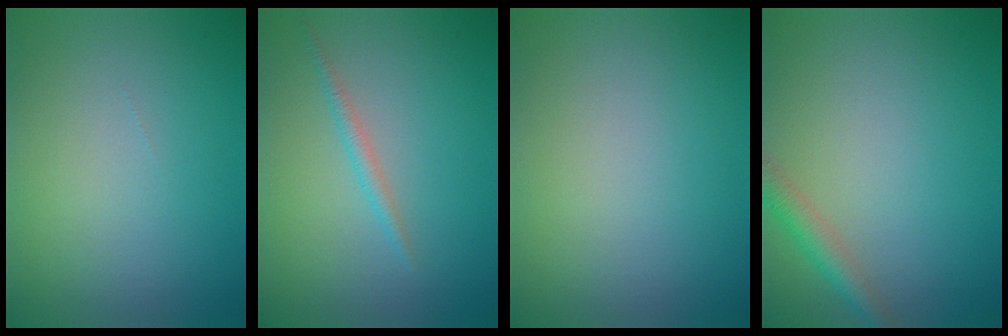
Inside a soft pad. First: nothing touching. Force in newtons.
{"total": 1.1, "press": 1.1, "slide": 0.0}
{"total": 0.0}
{"total": 2.4, "press": 2.4, "slide": 0.1}